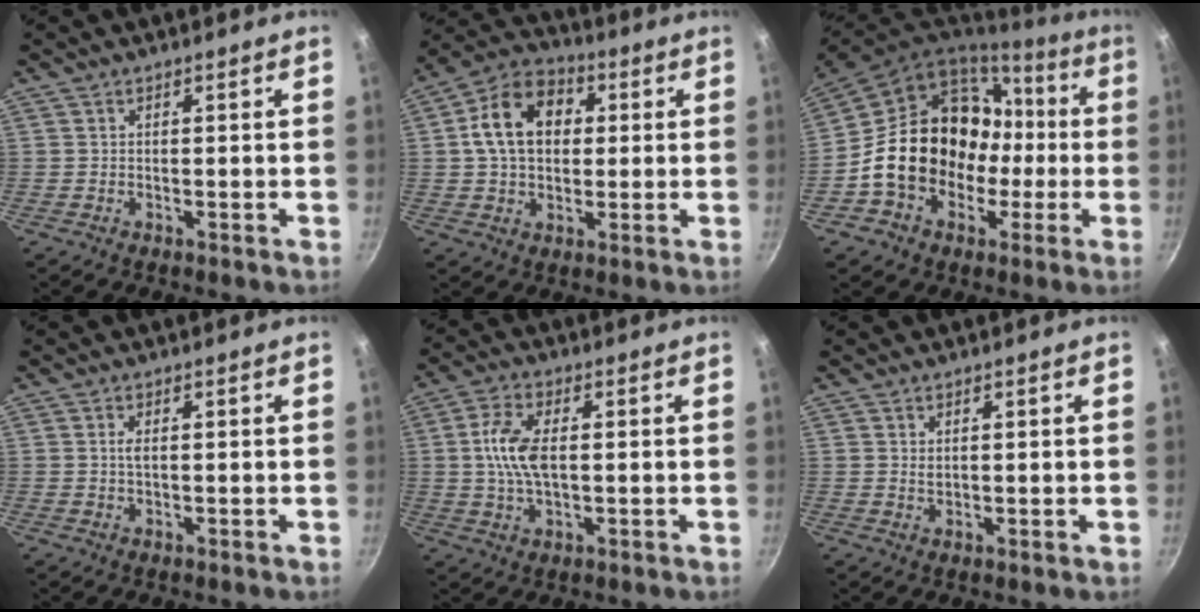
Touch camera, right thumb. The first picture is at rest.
{"total": 13.6, "force": [2.2, 10.0, 8.9], "torque": [-0.125, 0.022, 0.022]}
{"total": 21.6, "force": [-1.6, 17.4, 12.7], "torque": [-0.192, 0.059, -0.009]}
{"total": 1.5, "force": [0.3, 0.5, 1.4], "torque": [-0.031, 0.000, 0.007]}
{"total": 8.5, "force": [0.7, 4.3, 7.3], "torque": [-0.146, 0.008, 0.009]}
{"total": 1.1, "force": [0.6, 0.4, 0.8], "torque": [-0.013, -0.006, 0.010]}